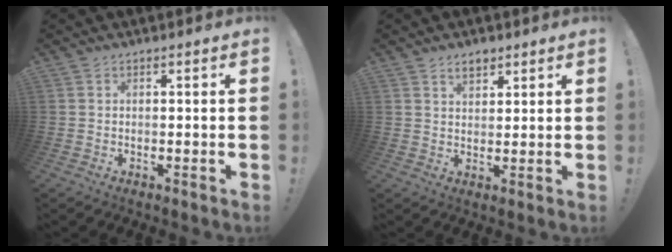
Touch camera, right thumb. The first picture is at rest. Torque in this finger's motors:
{"motor_torque": [-0.29, 0.41, 0.31, 0.21, 0.00]}